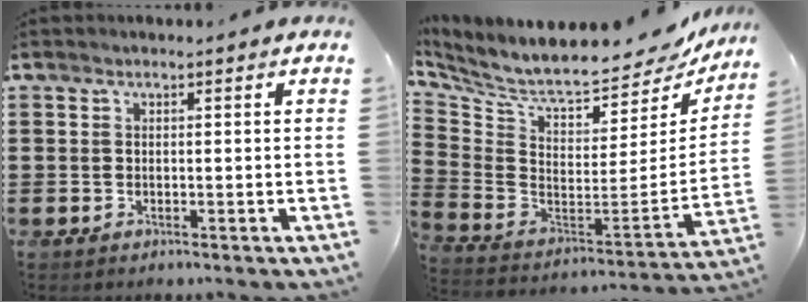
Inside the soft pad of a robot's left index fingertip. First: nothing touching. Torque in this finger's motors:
{"motor_torque": [2.14, 0.00, 1.05, 0.21]}